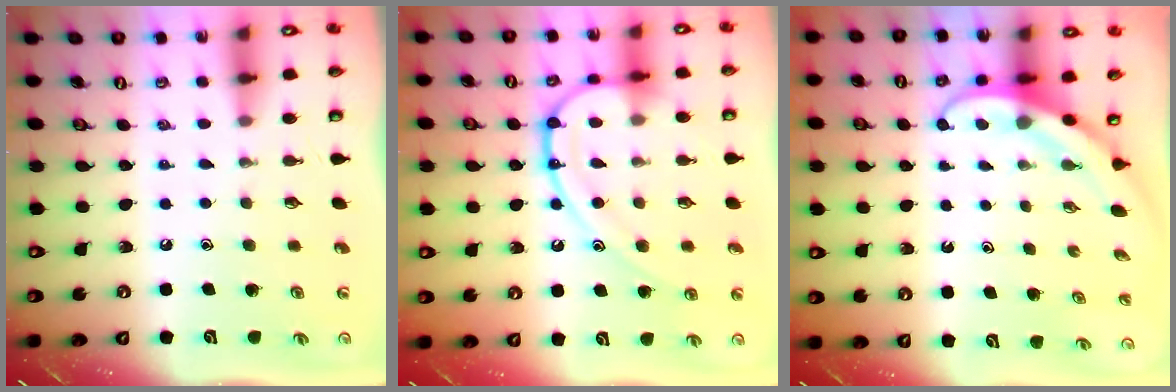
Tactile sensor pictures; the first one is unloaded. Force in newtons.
{"total": 14.3, "press": 14.2, "slide": 1.4}
{"total": 3.8, "press": 3.8, "slide": 0.3}